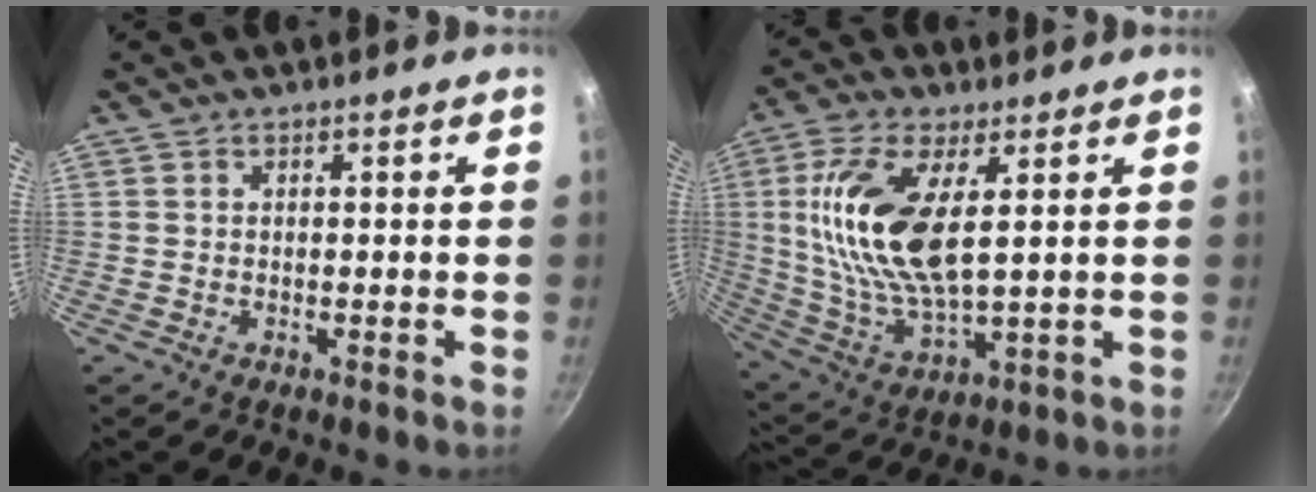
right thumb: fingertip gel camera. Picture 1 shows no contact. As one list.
[{"total": 16.9, "force": [3.8, 7.2, 14.8], "torque": [-0.298, -0.015, 0.079]}]